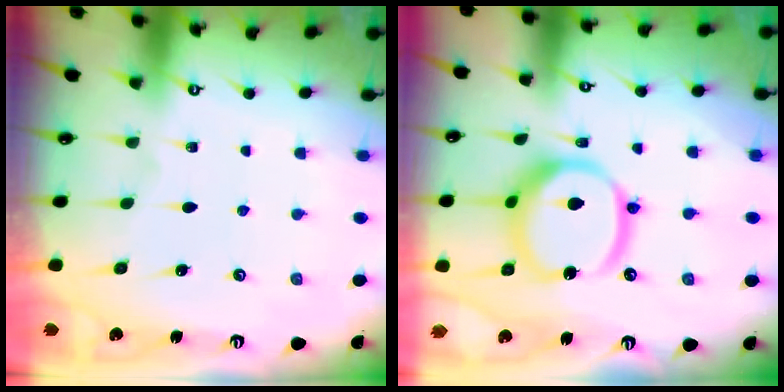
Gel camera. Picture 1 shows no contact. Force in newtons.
{"total": 14.8, "press": 14.7, "slide": 1.9}